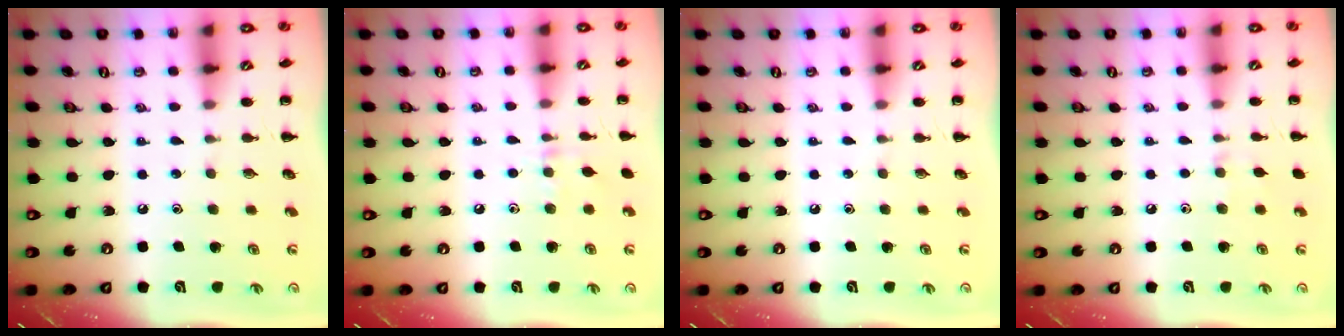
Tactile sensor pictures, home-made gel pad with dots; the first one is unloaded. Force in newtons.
{"total": 5.3, "press": 5.0, "slide": 1.7}
{"total": 0.0}
{"total": 4.5, "press": 4.2, "slide": 1.5}